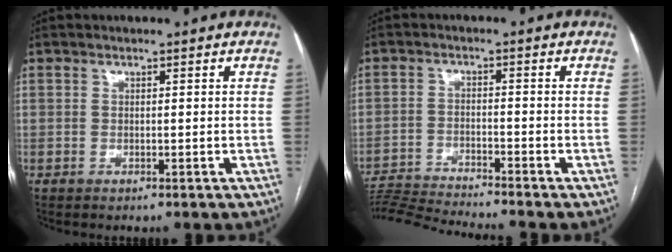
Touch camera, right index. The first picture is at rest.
{"total": 10.0, "force": [-9.4, -2.1, 2.3], "torque": [-0.031, -0.008, -0.166]}